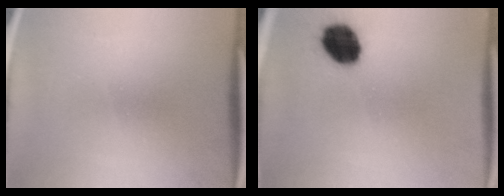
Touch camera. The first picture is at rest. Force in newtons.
{"total": 11.1}